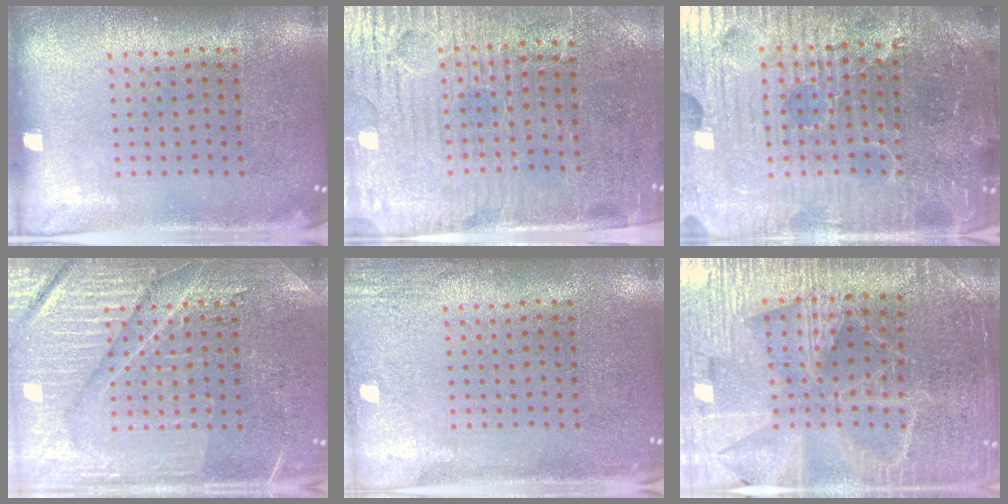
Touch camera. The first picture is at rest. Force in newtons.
{"total": 3.8, "press": 3.5, "slide": 1.4}
{"total": 7.2, "press": 6.5, "slide": 3.3}
{"total": 6.4, "press": 6.3, "slide": 0.8}
{"total": 1.8, "press": 1.8, "slide": 0.2}
{"total": 4.0, "press": 3.8, "slide": 1.1}